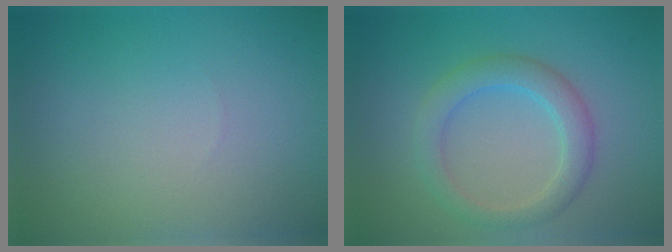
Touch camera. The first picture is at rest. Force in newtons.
{"total": 3.2, "press": 3.2, "slide": 0.0}